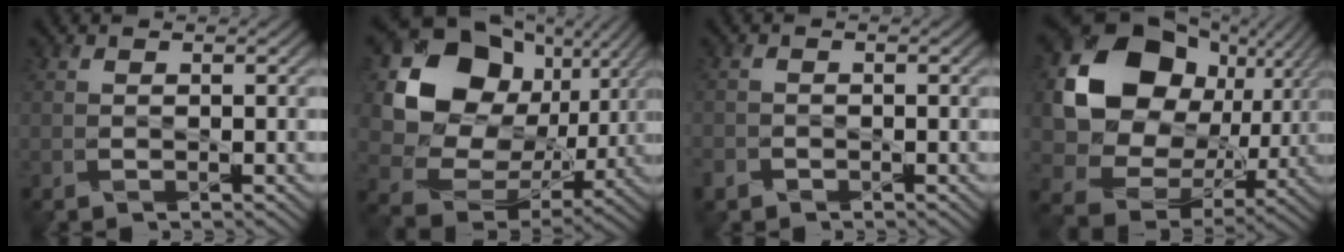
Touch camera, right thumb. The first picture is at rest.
{"total": 17.5, "force": [4.9, 13.9, 9.3], "torque": [-0.218, 0.010, 0.097]}
{"total": 1.6, "force": [-1.2, 1.0, 0.3], "torque": [-0.010, -0.005, -0.030]}
{"total": 17.9, "force": [4.1, 14.1, 10.1], "torque": [-0.218, -0.008, 0.089]}